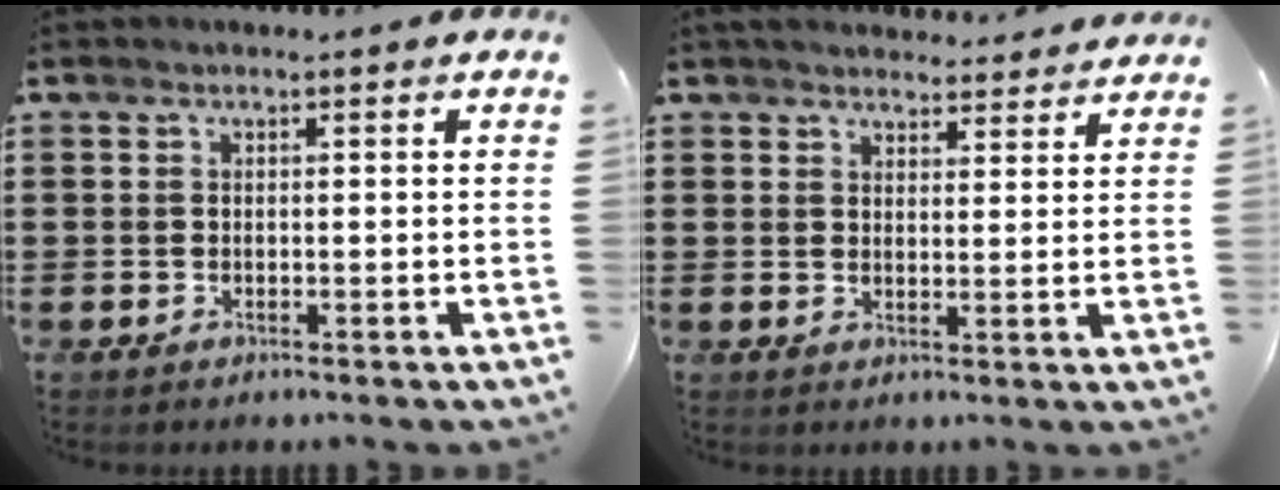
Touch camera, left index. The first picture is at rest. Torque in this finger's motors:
{"motor_torque": [0.92, -0.97, 0.35, 0.04]}